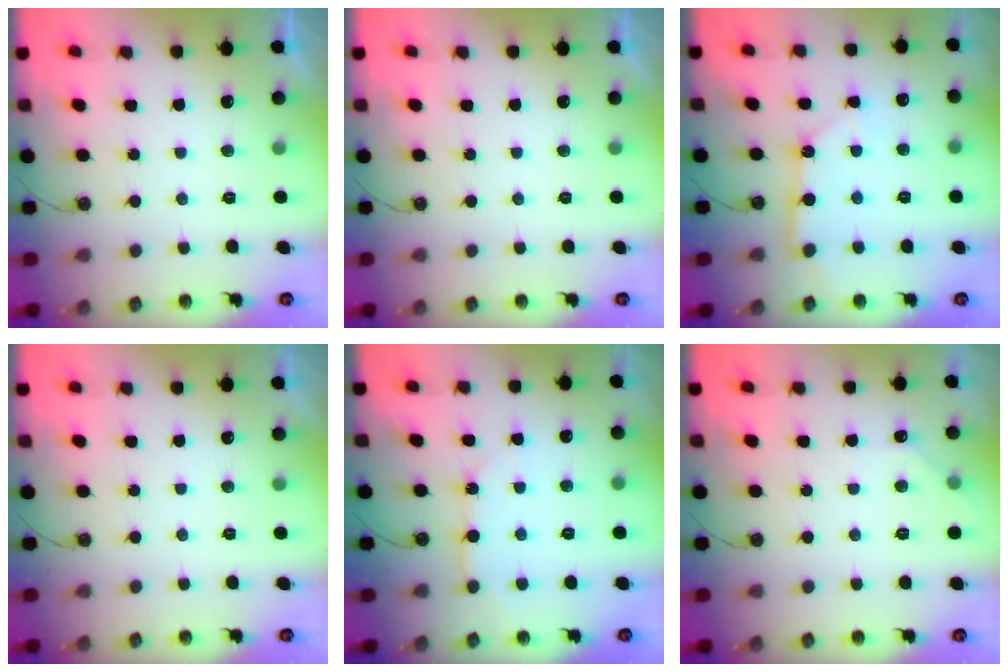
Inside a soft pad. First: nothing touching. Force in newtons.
{"total": 0.0}
{"total": 5.6, "press": 5.6, "slide": 0.4}
{"total": 0.0}
{"total": 6.8, "press": 6.8, "slide": 0.6}
{"total": 3.0, "press": 3.0, "slide": 0.4}